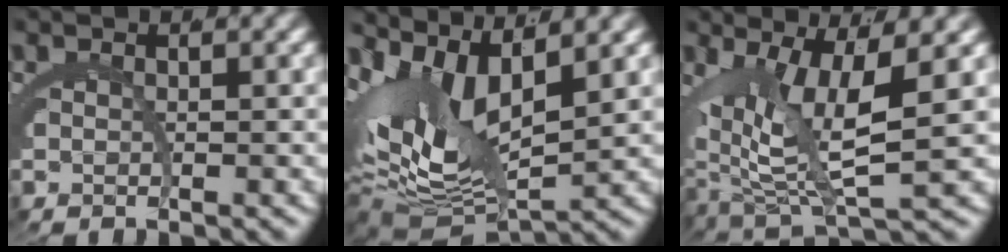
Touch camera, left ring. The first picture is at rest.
{"total": 9.7, "force": [-1.3, 6.0, 7.5], "torque": [-0.138, -0.029, -0.010]}
{"total": 6.1, "force": [0.1, 1.9, 5.7], "torque": [-0.093, -0.016, 0.007]}